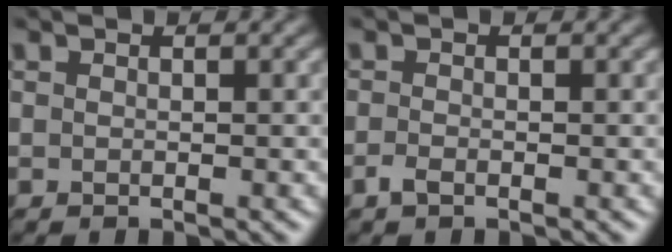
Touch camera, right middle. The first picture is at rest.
{"total": 0.9, "force": [-0.6, 0.3, 0.6], "torque": [-0.017, 0.000, -0.012]}